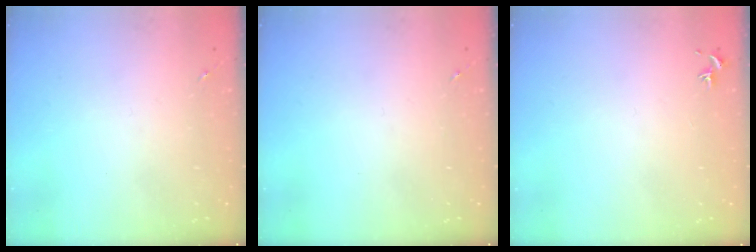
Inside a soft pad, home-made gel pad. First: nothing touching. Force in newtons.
{"total": 0.0}
{"total": 0.8, "press": 0.7, "slide": 0.3}